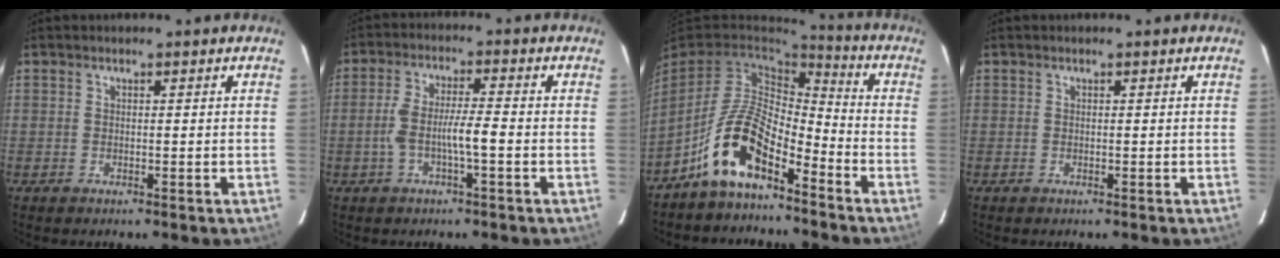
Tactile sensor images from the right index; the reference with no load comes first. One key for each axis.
{"total": 6.0, "fx": -1.5, "fy": 0.6, "fz": 5.8, "tx": -0.119, "ty": 0.012, "tz": -0.027}
{"total": 10.9, "fx": -6.9, "fy": 3.9, "fz": 7.5, "tx": -0.165, "ty": 0.019, "tz": -0.131}
{"total": 0.0}